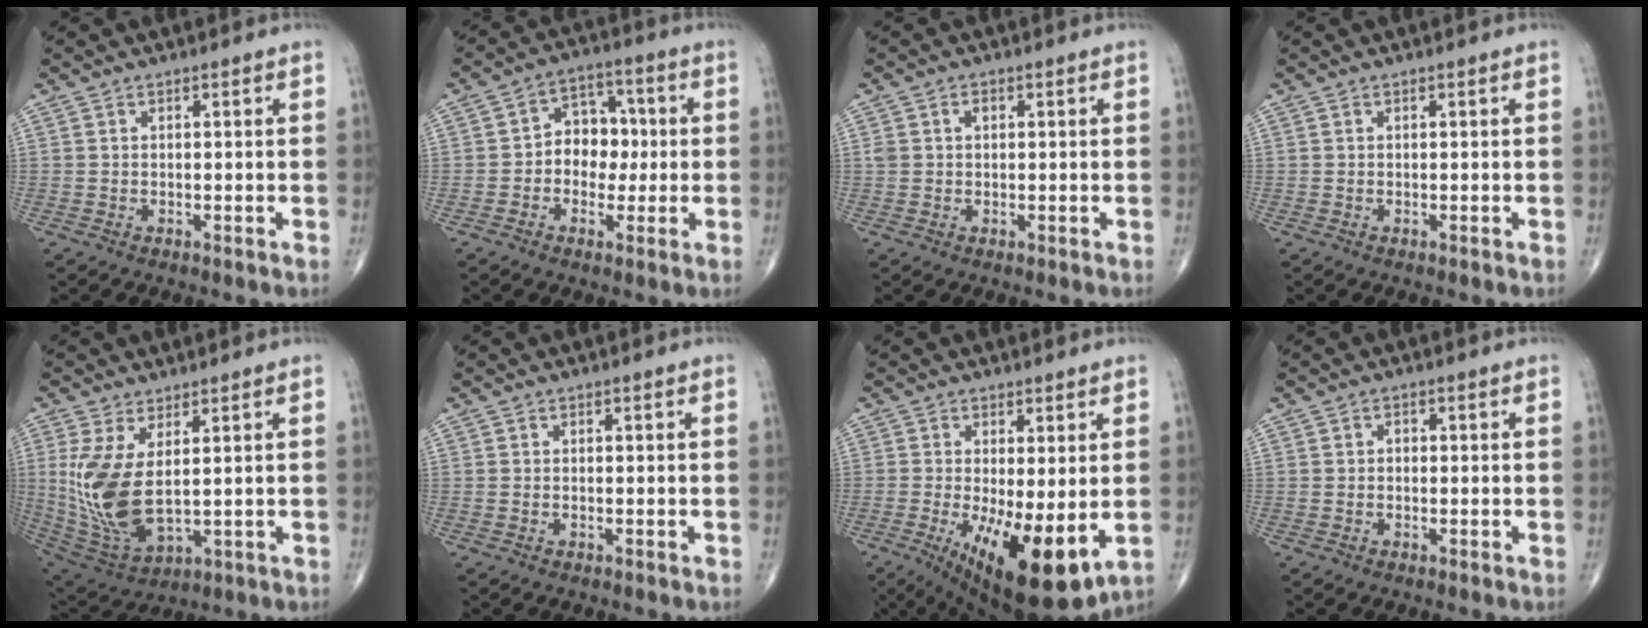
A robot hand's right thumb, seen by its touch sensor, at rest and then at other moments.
{"total": 8.4, "force": [-0.4, 6.6, 5.2], "torque": [-0.034, 0.027, -0.018]}
{"total": 2.1, "force": [0.6, 1.6, 1.3], "torque": [-0.021, 0.007, 0.013]}
{"total": 0.0}
{"total": 13.5, "force": [1.8, 6.2, 11.8], "torque": [-0.256, -0.023, 0.057]}
{"total": 0.0}
{"total": 15.0, "force": [-3.3, 5.2, 13.7], "torque": [-0.217, -0.031, -0.034]}
{"total": 0.8, "force": [-0.1, 0.7, 0.5], "torque": [-0.001, 0.004, -0.006]}